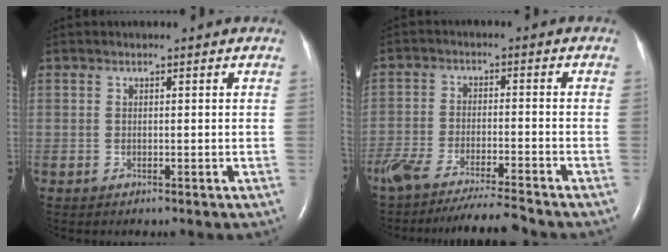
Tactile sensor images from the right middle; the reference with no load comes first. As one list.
[{"total": 12.6, "force": [-11.4, -0.1, 5.4], "torque": [-0.087, -0.020, -0.188]}]